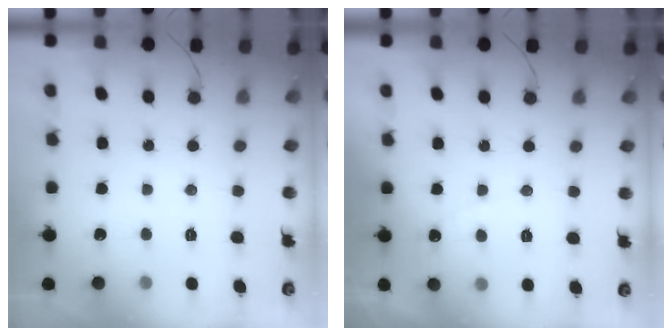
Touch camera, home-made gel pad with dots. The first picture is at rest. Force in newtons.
{"total": 3.8, "press": 3.8, "slide": 0.4}